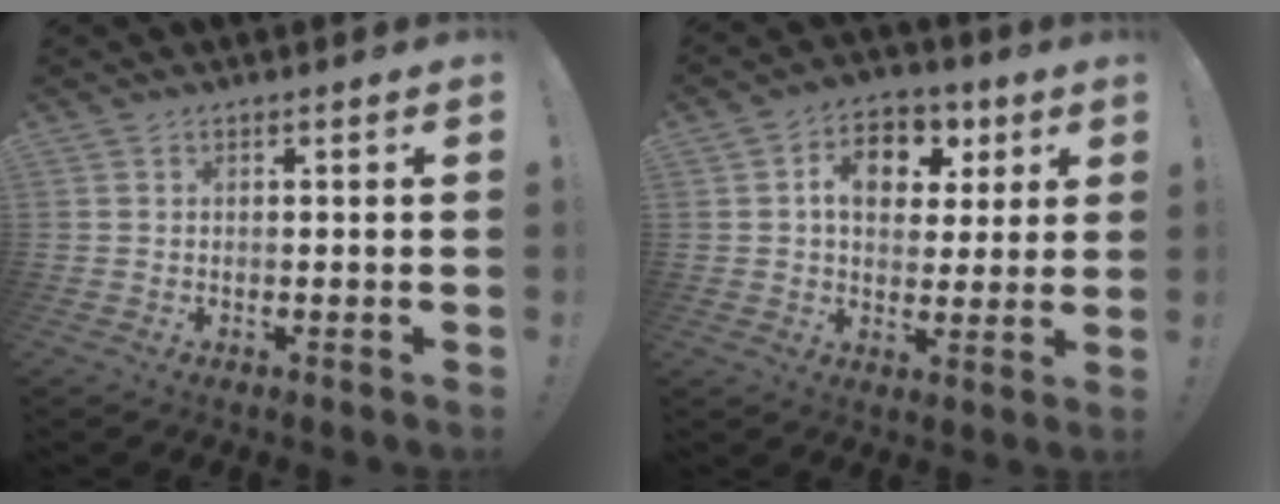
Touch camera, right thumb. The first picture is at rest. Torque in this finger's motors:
{"motor_torque": [1.07, 1.74, 0.43, -0.25, 0.01]}